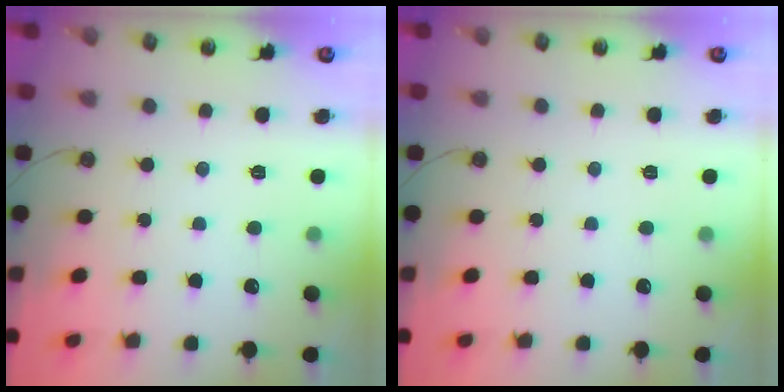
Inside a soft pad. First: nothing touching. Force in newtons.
{"total": 0.0}